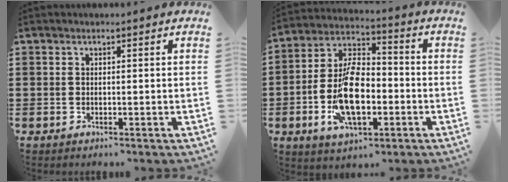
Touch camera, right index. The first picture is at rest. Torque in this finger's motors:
{"motor_torque": [2.14, 0.00, 1.05, 0.21]}